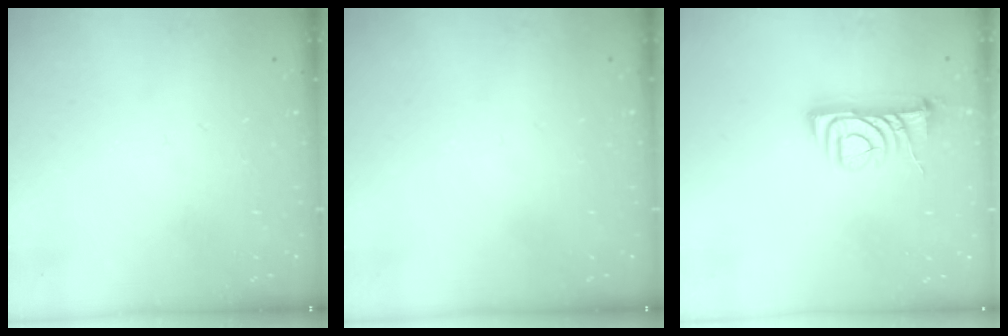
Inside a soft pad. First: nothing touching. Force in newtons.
{"total": 0.0}
{"total": 8.2, "press": 8.2, "slide": 0.6}